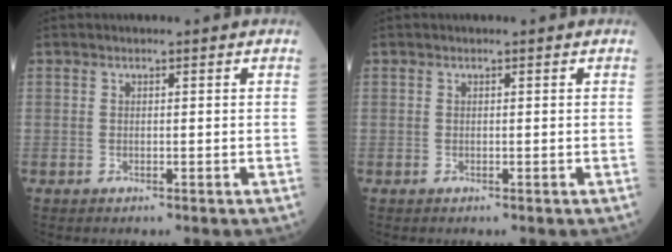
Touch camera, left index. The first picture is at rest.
{"total": 0.0}